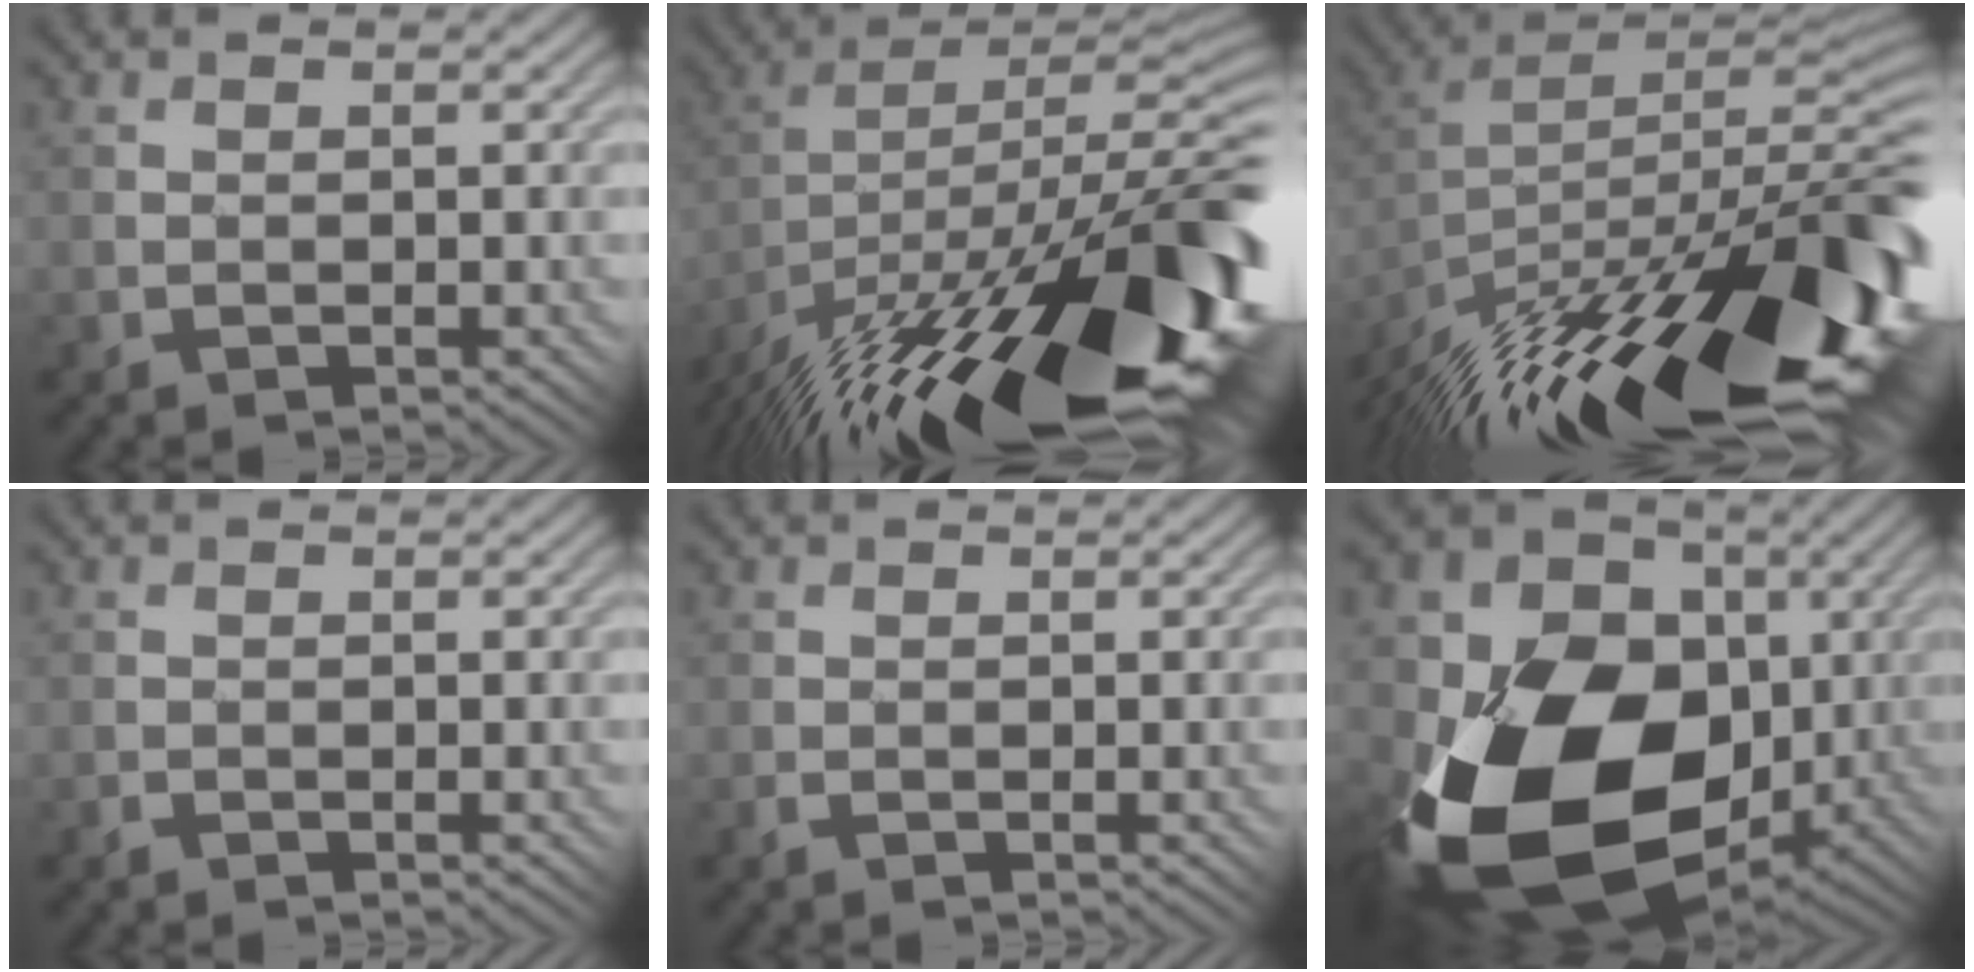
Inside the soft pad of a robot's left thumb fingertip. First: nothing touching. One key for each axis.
{"total": 20.1, "fx": -12.3, "fy": 5.6, "fz": 14.9, "tx": -0.193, "ty": -0.007, "tz": -0.188}
{"total": 18.5, "fx": -12.0, "fy": 5.0, "fz": 13.1, "tx": -0.172, "ty": 0.010, "tz": -0.191}
{"total": 0.6, "fx": -0.3, "fy": 0.4, "fz": -0.2, "tx": 0.006, "ty": -0.001, "tz": -0.009}
{"total": 0.6, "fx": -0.3, "fy": 0.5, "fz": 0.1, "tx": -0.005, "ty": -0.002, "tz": -0.009}
{"total": 18.6, "fx": -3.8, "fy": 13.8, "fz": 11.9, "tx": -0.253, "ty": -0.034, "tz": -0.055}